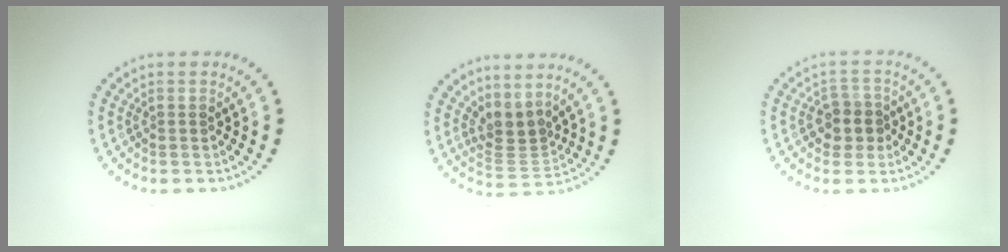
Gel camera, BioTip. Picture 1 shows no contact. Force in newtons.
{"total": 2.8, "press": 2.0, "slide": 1.9}
{"total": 2.6, "press": 2.4, "slide": 0.9}